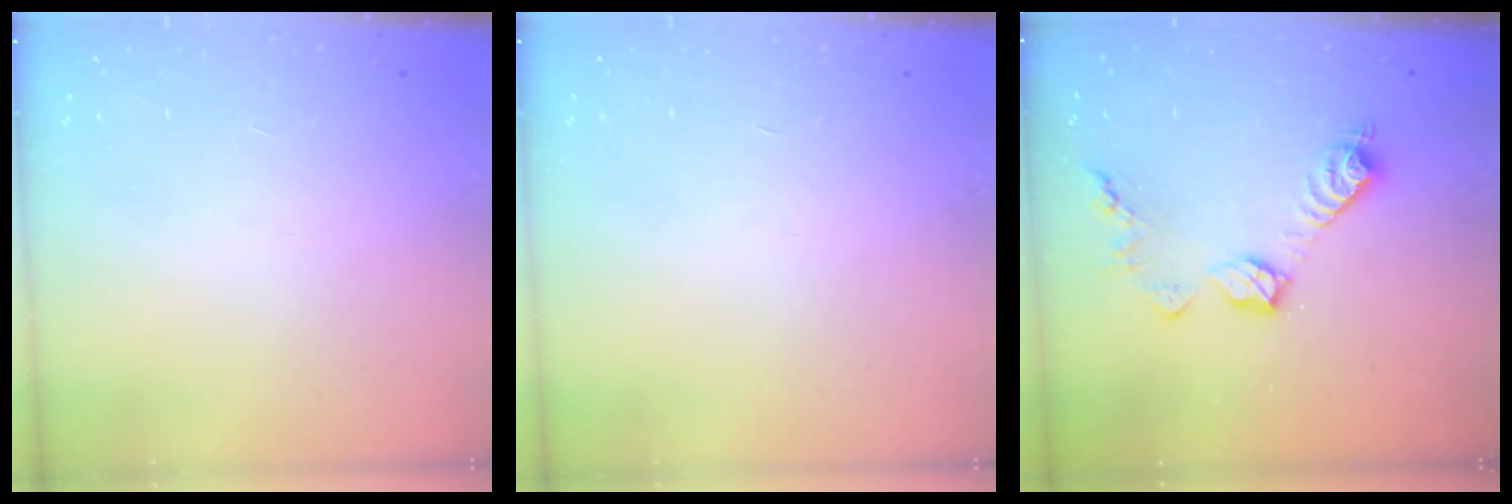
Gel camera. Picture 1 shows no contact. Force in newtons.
{"total": 0.0}
{"total": 11.1, "press": 11.1, "slide": 0.5}